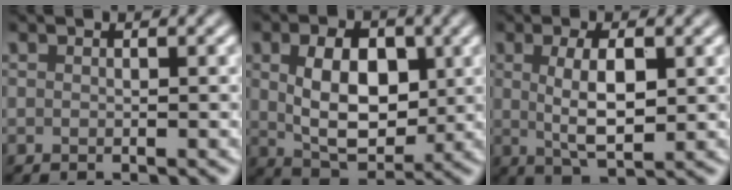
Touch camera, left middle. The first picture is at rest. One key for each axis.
{"total": 6.9, "fx": 0.9, "fy": 4.4, "fz": 5.3, "tx": -0.095, "ty": -0.004, "tz": 0.019}
{"total": 4.6, "fx": 0.7, "fy": 1.6, "fz": 4.3, "tx": -0.083, "ty": -0.001, "tz": 0.016}